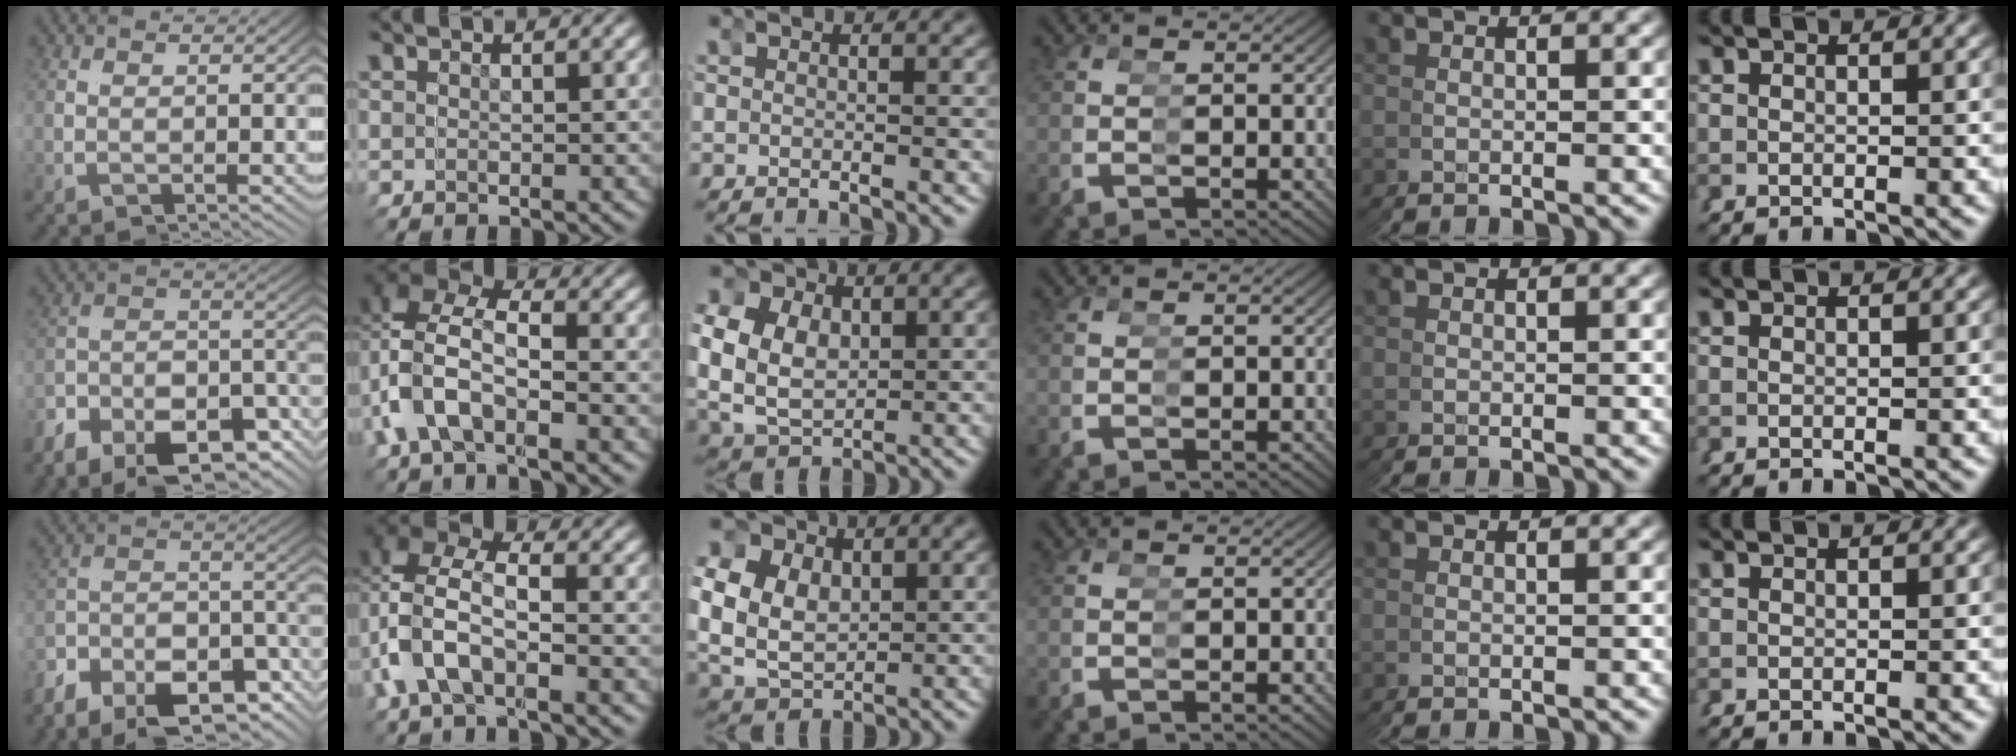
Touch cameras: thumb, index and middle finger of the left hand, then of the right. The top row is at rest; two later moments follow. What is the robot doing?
{"motion": "grasp_and_lifting", "object": "pipette"}